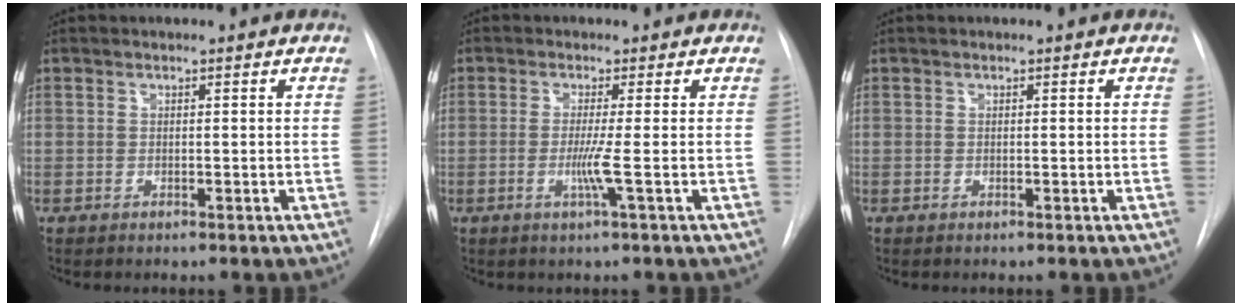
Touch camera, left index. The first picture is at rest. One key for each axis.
{"total": 2.9, "fx": -0.7, "fy": -1.0, "fz": 2.7, "tx": -0.053, "ty": -0.006, "tz": -0.016}
{"total": 0.0}